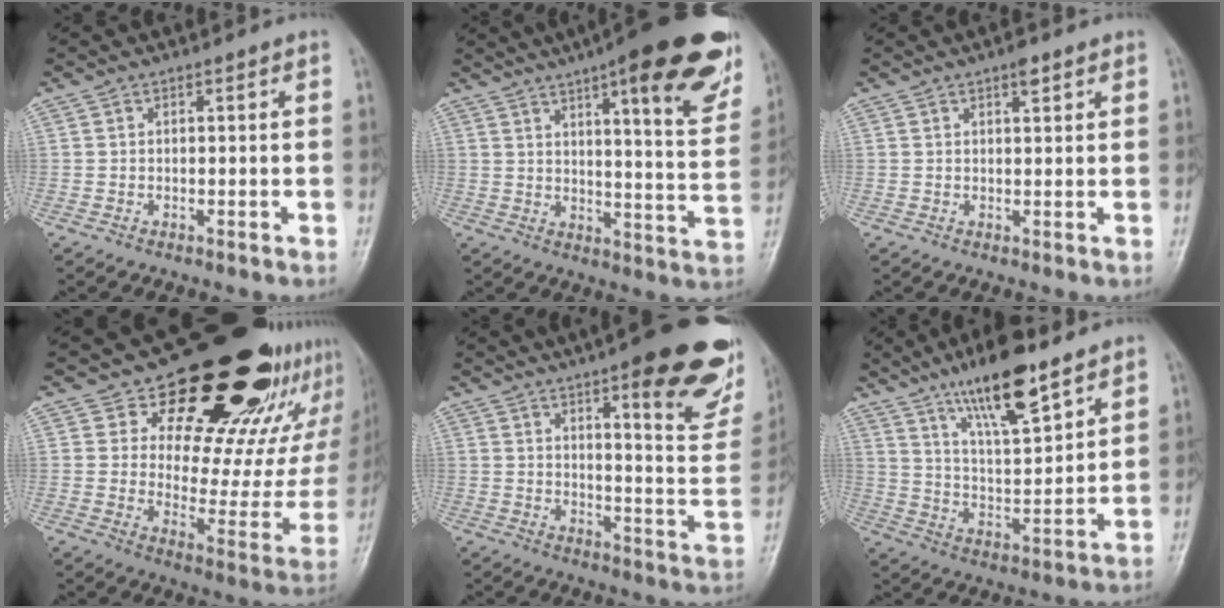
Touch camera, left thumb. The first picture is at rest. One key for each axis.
{"total": 23.3, "fx": 13.3, "fy": 5.3, "fz": 18.4, "tx": -0.223, "ty": -0.045, "tz": 0.172}
{"total": 2.4, "fx": 1.5, "fy": 0.9, "fz": 1.6, "tx": -0.021, "ty": -0.006, "tz": 0.021}
{"total": 27.6, "fx": 18.6, "fy": 13.0, "fz": 15.7, "tx": -0.167, "ty": -0.104, "tz": 0.254}
{"total": 23.2, "fx": 13.5, "fy": 5.9, "fz": 17.9, "tx": -0.199, "ty": -0.060, "tz": 0.174}
{"total": 15.5, "fx": 10.4, "fy": 4.1, "fz": 10.8, "tx": -0.166, "ty": -0.057, "tz": 0.186}